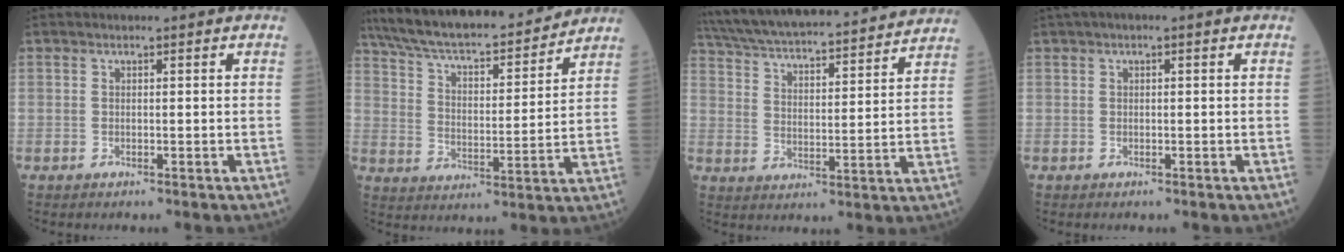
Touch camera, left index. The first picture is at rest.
{"total": 21.2, "force": [19.0, 3.4, 8.9], "torque": [-0.156, 0.016, 0.291]}
{"total": 27.3, "force": [24.9, 3.3, 10.7], "torque": [-0.193, 0.004, 0.349]}
{"total": 1.5, "force": [0.6, 0.3, 1.4], "torque": [-0.029, 0.011, 0.007]}